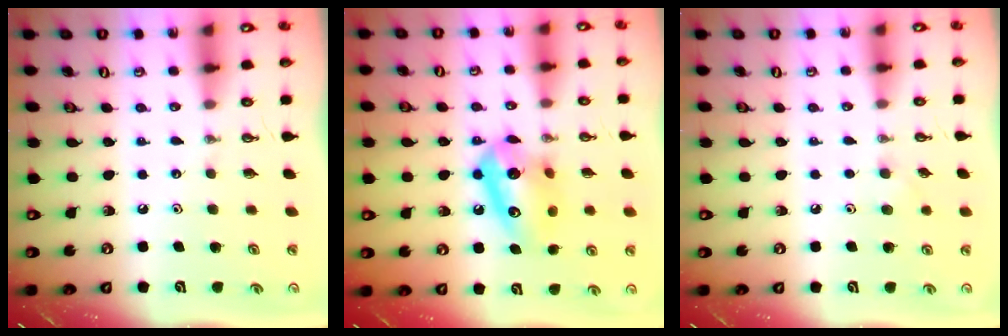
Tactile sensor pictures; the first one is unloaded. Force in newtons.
{"total": 12.7, "press": 12.6, "slide": 1.6}
{"total": 4.8, "press": 4.6, "slide": 1.3}